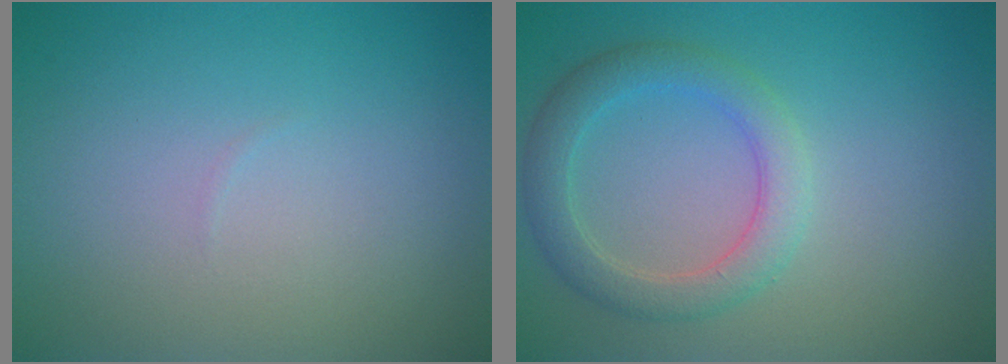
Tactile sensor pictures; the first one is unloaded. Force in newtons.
{"total": 3.5, "press": 3.5, "slide": 0.3}